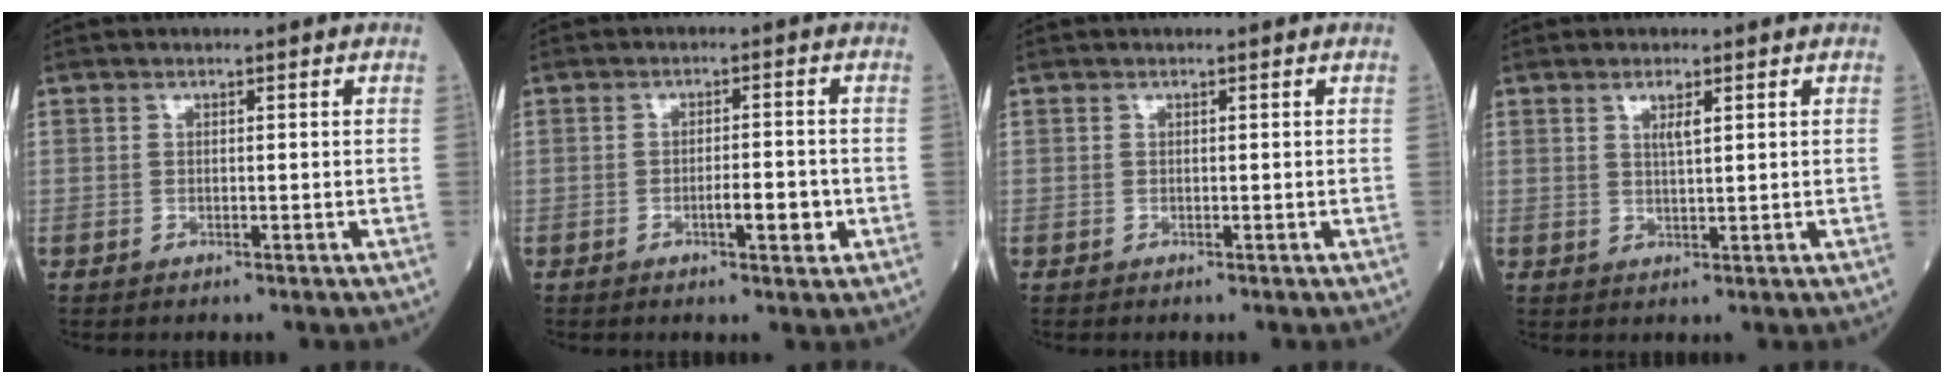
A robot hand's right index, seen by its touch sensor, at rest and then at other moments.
{"total": 3.7, "force": [-1.3, 0.8, 3.4], "torque": [-0.050, 0.003, -0.016]}
{"total": 0.0}
{"total": 2.2, "force": [1.1, 0.3, 1.9], "torque": [-0.038, 0.000, 0.020]}